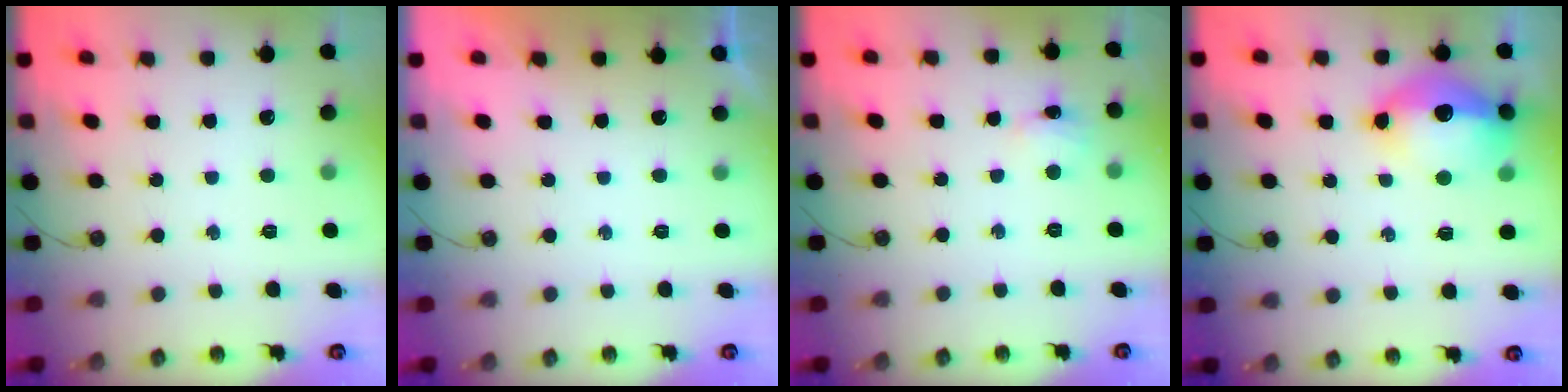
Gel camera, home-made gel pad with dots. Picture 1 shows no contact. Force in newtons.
{"total": 0.0}
{"total": 2.9, "press": 2.9, "slide": 0.5}
{"total": 15.4, "press": 15.3, "slide": 1.6}